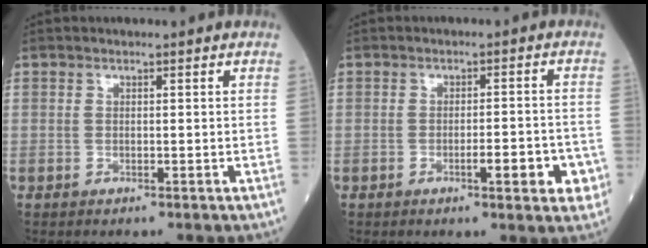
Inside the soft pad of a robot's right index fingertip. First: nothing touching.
{"total": 5.6, "force": [-2.2, 1.2, 4.9], "torque": [-0.059, 0.002, -0.026]}